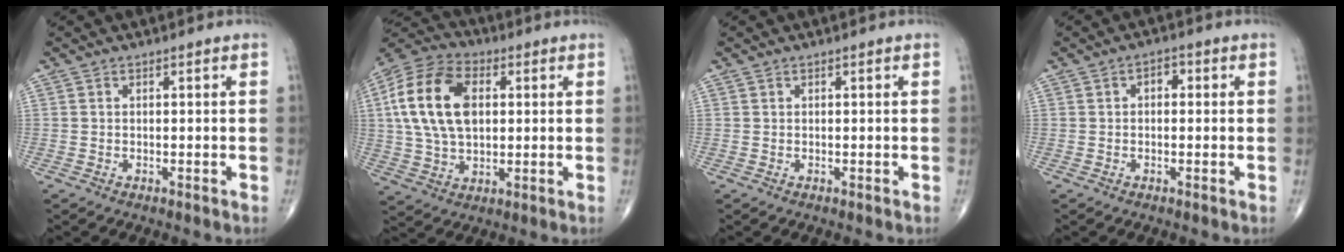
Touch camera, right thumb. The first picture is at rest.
{"total": 17.5, "force": [2.9, 10.8, 13.4], "torque": [-0.257, 0.010, 0.049]}
{"total": 0.0}
{"total": 2.4, "force": [0.4, 1.6, 1.8], "torque": [-0.017, 0.010, 0.001]}